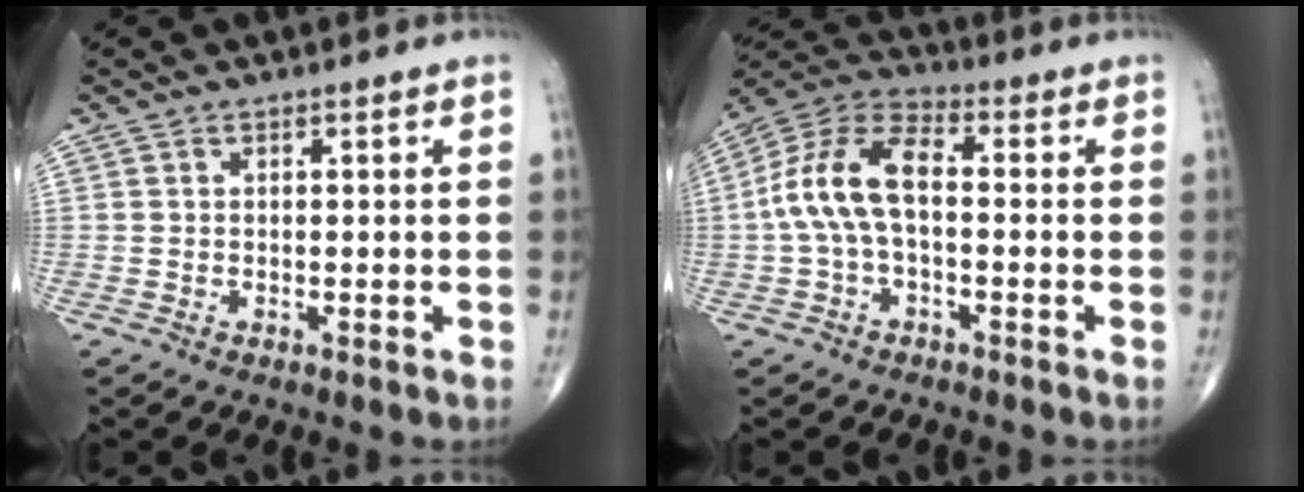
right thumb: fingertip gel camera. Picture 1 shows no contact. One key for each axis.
{"total": 12.2, "fx": -0.4, "fy": 6.4, "fz": 10.4, "tx": -0.213, "ty": 0.040, "tz": -0.018}